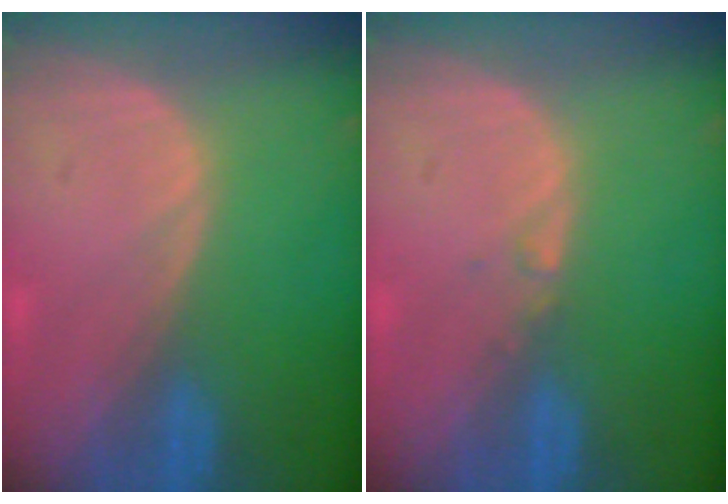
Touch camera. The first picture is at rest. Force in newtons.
{"total": 0.6, "press": 0.6, "slide": 0.2}